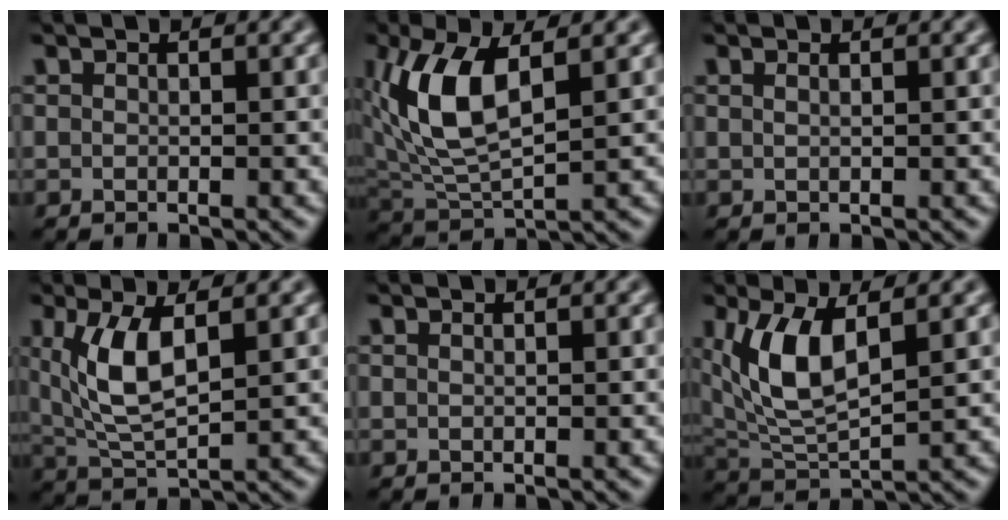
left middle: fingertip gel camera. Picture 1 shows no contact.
{"total": 7.2, "force": [1.9, 3.3, 6.1], "torque": [-0.136, 0.001, 0.038]}
{"total": 0.5, "force": [0.3, 0.2, 0.4], "torque": [-0.008, -0.001, 0.002]}
{"total": 5.5, "force": [1.5, 2.2, 4.8], "torque": [-0.109, -0.005, 0.036]}
{"total": 0.0}
{"total": 6.3, "force": [1.9, 2.7, 5.4], "torque": [-0.123, -0.006, 0.044]}